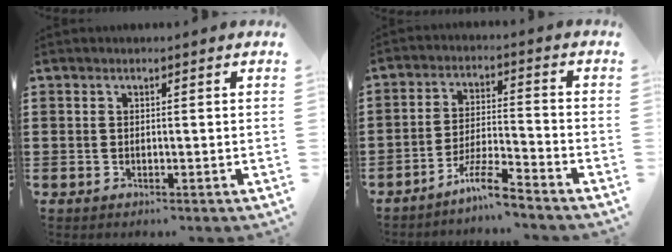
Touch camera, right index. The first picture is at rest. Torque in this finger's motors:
{"motor_torque": [0.89, 1.26, -0.39, -0.17]}